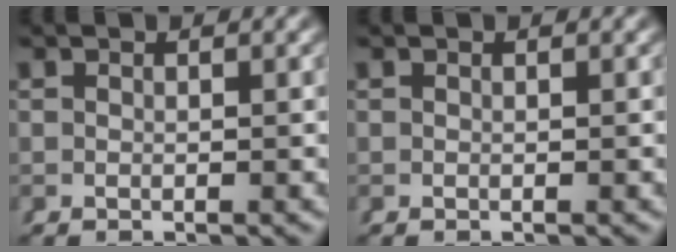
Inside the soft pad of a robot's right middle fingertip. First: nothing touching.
{"total": 0.0}